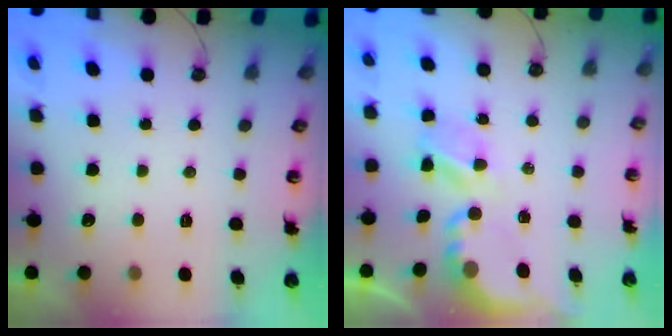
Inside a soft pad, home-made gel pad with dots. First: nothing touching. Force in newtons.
{"total": 4.7, "press": 4.7, "slide": 0.2}